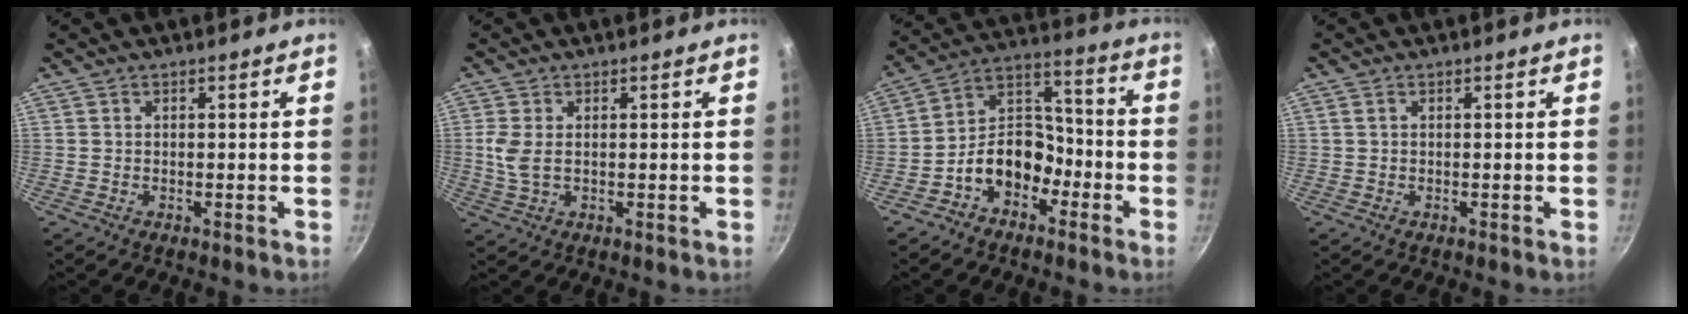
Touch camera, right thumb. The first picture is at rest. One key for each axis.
{"total": 4.2, "fx": 0.3, "fy": 2.3, "fz": 3.5, "tx": -0.094, "ty": -0.002, "tz": 0.009}
{"total": 12.0, "fx": -5.1, "fy": 8.3, "fz": 7.1, "tx": -0.092, "ty": 0.068, "tz": -0.099}
{"total": 0.7, "fx": 0.2, "fy": 0.5, "fz": 0.5, "tx": -0.013, "ty": 0.003, "tz": 0.004}